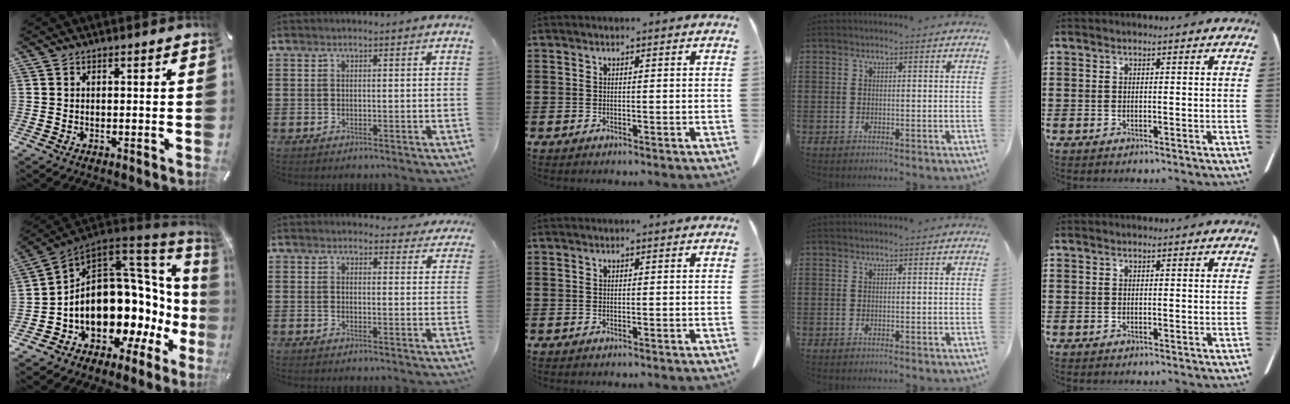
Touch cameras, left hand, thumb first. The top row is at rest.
{"thumb": {"total": 18.4, "force": [-2.2, 11.8, 13.9], "torque": [-0.232, -0.056, -0.013]}, "index": {"total": 2.8, "force": [2.7, 0.6, 0.5], "torque": [-0.002, -0.015, 0.047]}}